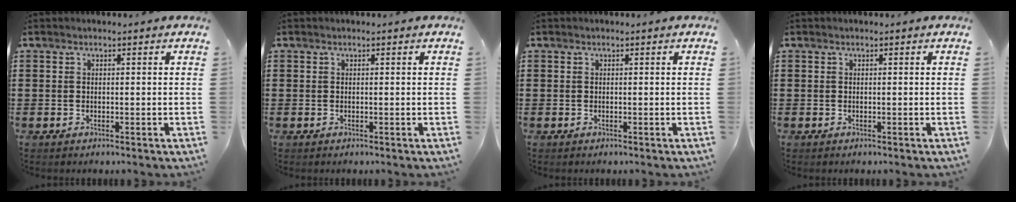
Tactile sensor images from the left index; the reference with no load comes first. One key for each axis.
{"total": 0.0}
{"total": 0.0}
{"total": 0.0}